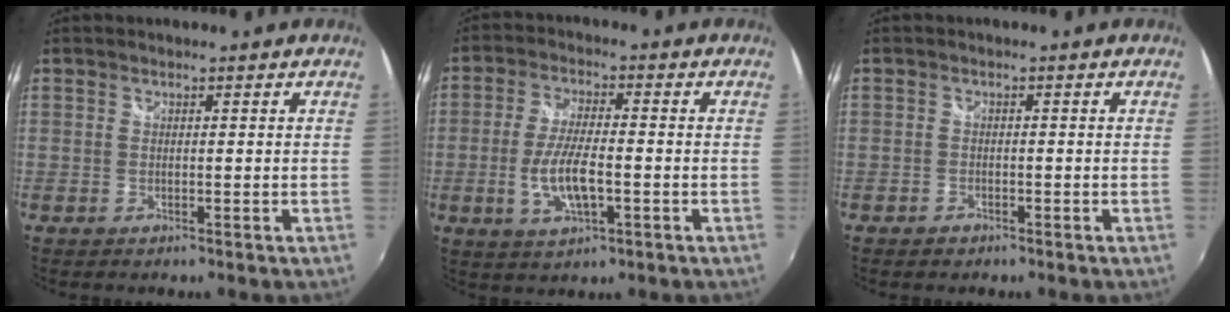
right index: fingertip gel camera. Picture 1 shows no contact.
{"total": 8.7, "force": [-2.2, 2.9, 7.9], "torque": [-0.161, -0.003, -0.039]}
{"total": 1.6, "force": [-1.1, 1.1, 0.3], "torque": [-0.008, 0.002, -0.018]}